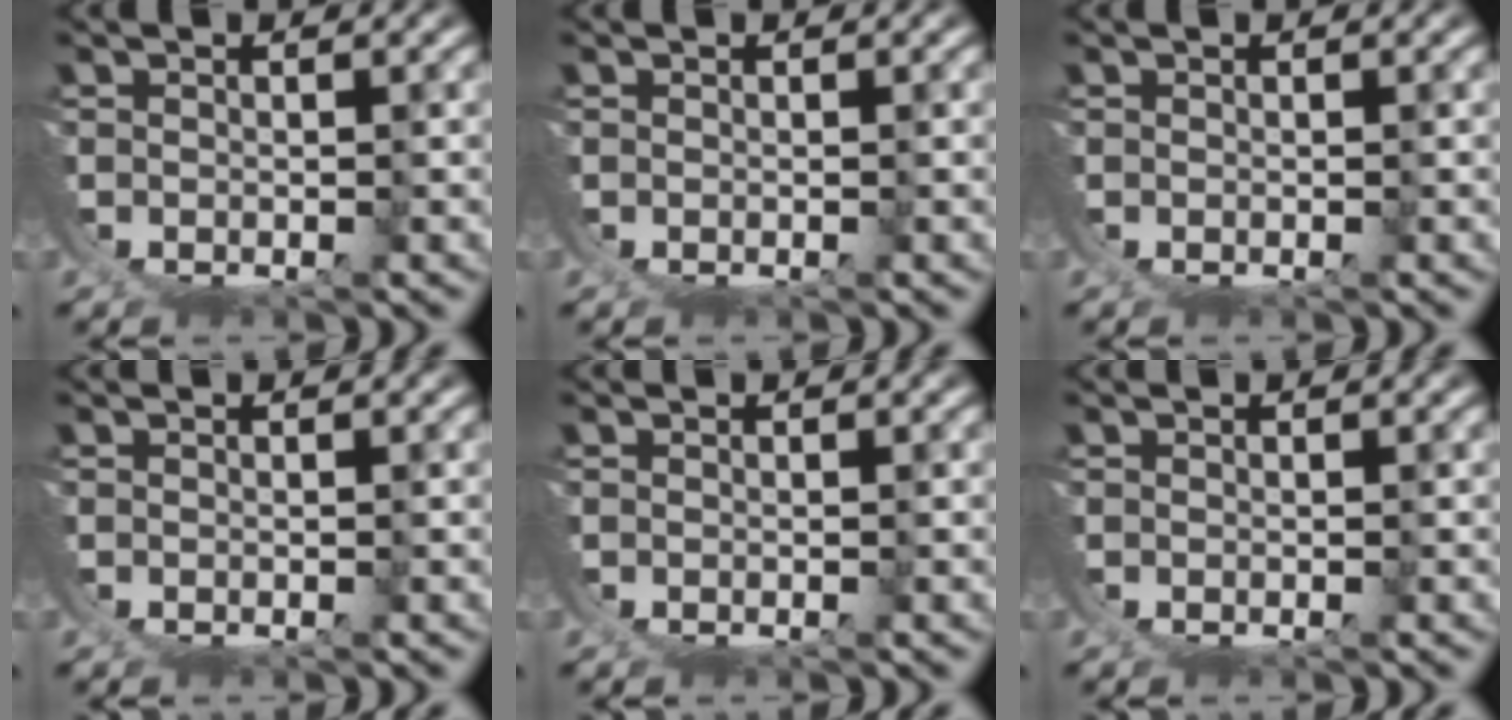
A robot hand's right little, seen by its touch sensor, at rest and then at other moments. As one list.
[{"total": 0.0}, {"total": 0.0}, {"total": 0.0}, {"total": 0.0}, {"total": 0.0}]